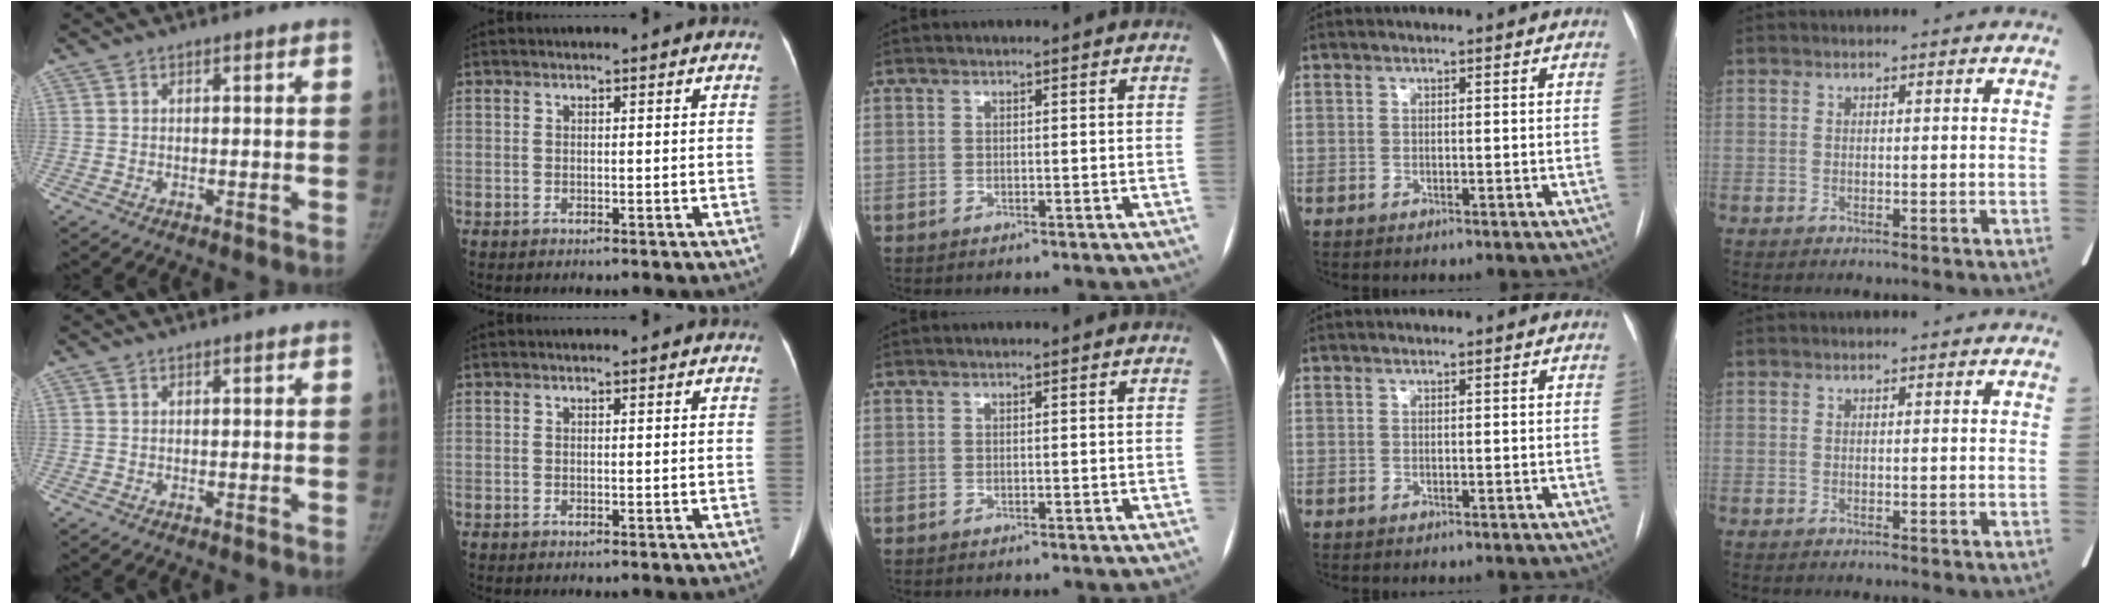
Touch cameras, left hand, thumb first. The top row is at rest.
{}